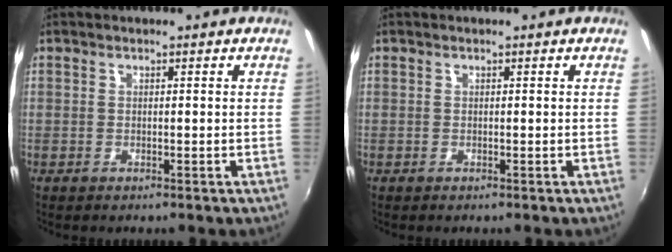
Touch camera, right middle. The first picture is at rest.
{"total": 0.0}